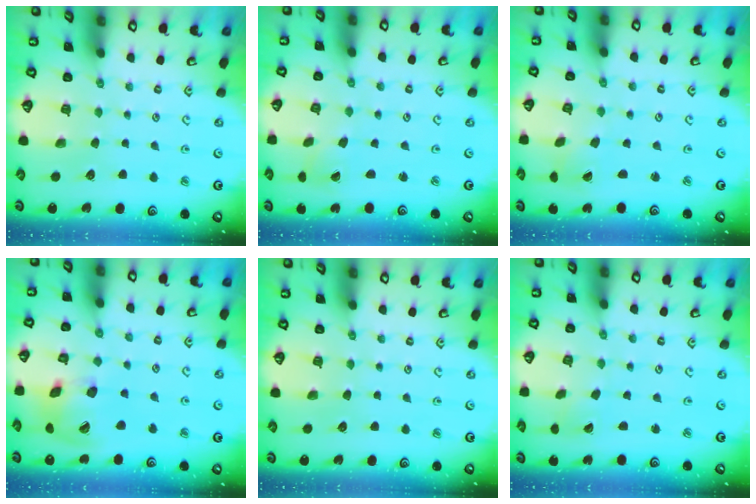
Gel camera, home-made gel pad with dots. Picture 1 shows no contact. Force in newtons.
{"total": 1.8, "press": 1.8, "slide": 0.1}
{"total": 2.1, "press": 2.1, "slide": 0.3}
{"total": 16.6, "press": 16.4, "slide": 2.8}
{"total": 0.0}
{"total": 2.4, "press": 2.4, "slide": 0.2}